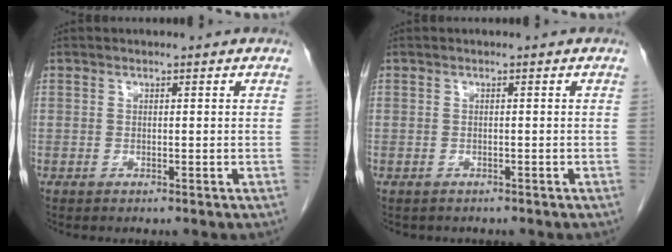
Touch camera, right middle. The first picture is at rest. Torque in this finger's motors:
{"motor_torque": [0.49, -0.42, 0.02, 0.02]}